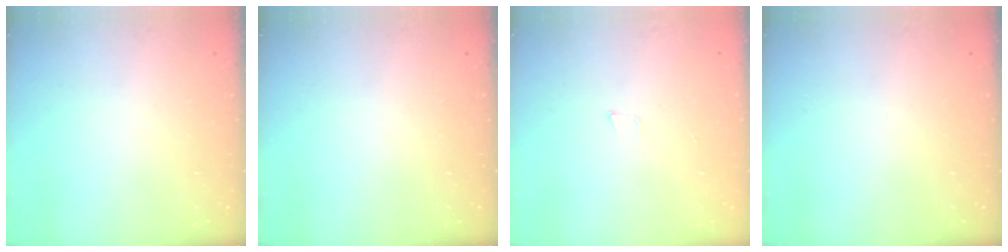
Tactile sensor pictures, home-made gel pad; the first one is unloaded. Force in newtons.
{"total": 0.0}
{"total": 3.4, "press": 2.2, "slide": 2.6}
{"total": 0.0}